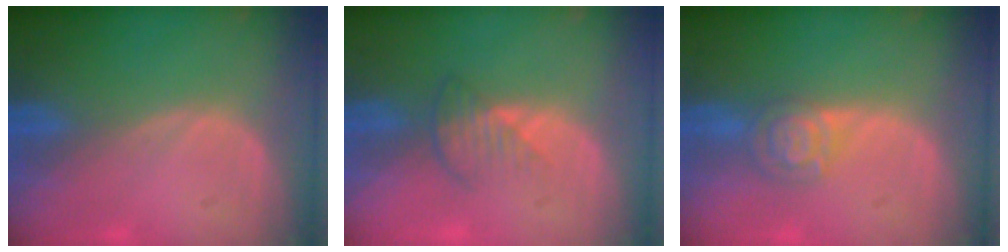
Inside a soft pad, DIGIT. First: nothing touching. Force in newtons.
{"total": 3.5, "press": 3.1, "slide": 1.6}
{"total": 5.1, "press": 4.4, "slide": 2.5}